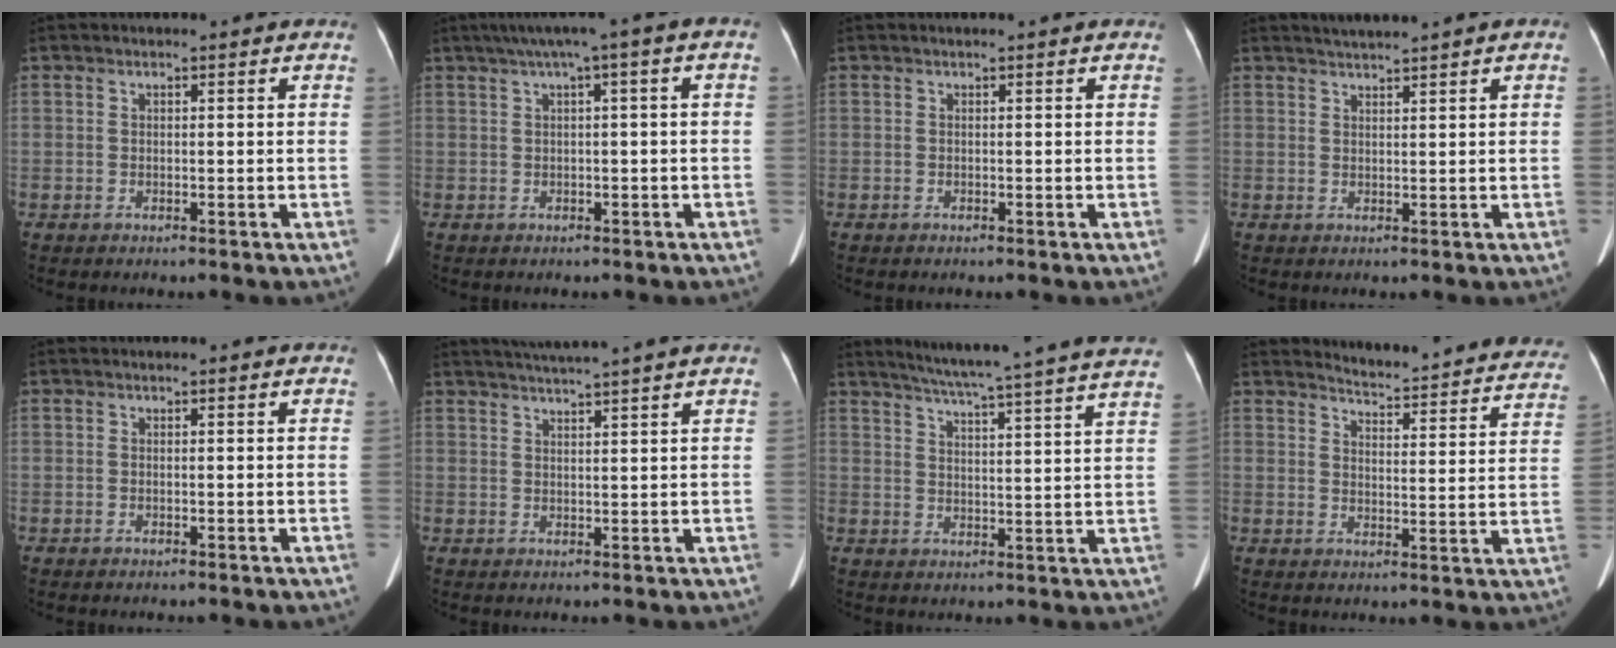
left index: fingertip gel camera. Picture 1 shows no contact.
{"total": 6.1, "force": [2.0, 0.2, 5.8], "torque": [-0.092, 0.038, 0.032]}
{"total": 0.0}
{"total": 2.3, "force": [2.1, -0.4, 1.0], "torque": [-0.018, 0.012, 0.038]}
{"total": 0.0}
{"total": 7.4, "force": [6.5, -1.5, 3.3], "torque": [-0.054, 0.015, 0.089]}
{"total": 22.6, "force": [20.4, -1.3, 9.7], "torque": [-0.151, -0.033, 0.256]}
{"total": 20.4, "force": [19.7, 2.6, 4.7], "torque": [-0.050, -0.078, 0.217]}